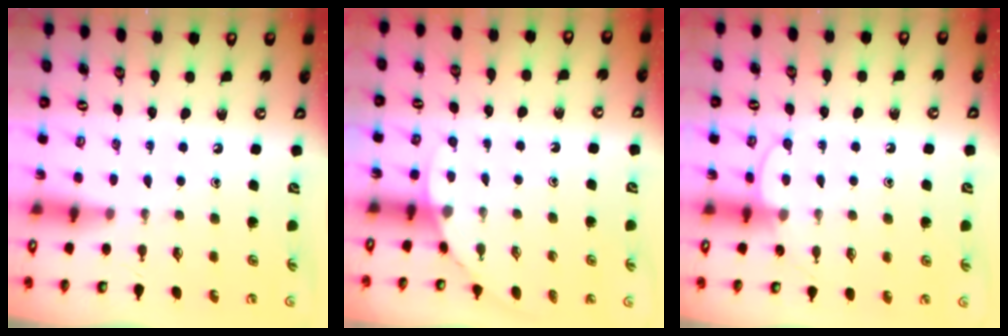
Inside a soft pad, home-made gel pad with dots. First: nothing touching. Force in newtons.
{"total": 3.6, "press": 3.6, "slide": 0.2}
{"total": 6.7, "press": 6.6, "slide": 0.6}